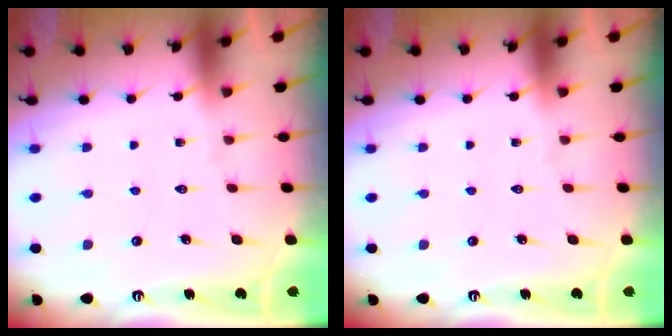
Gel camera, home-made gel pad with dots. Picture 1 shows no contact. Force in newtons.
{"total": 0.0}